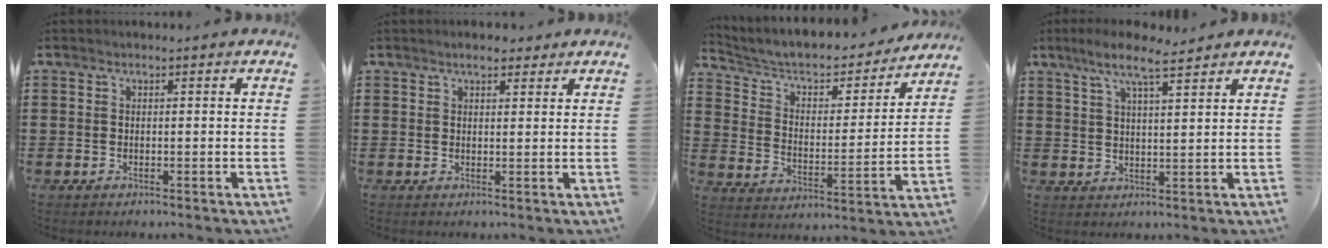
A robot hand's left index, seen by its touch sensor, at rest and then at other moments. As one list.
[{"total": 2.5, "force": [2.0, 0.8, 1.1], "torque": [-0.026, 0.006, 0.037]}, {"total": 5.2, "force": [4.2, 2.1, 2.3], "torque": [-0.067, -0.028, 0.065]}, {"total": 7.3, "force": [5.6, 1.1, 4.6], "torque": [-0.103, -0.006, 0.099]}]